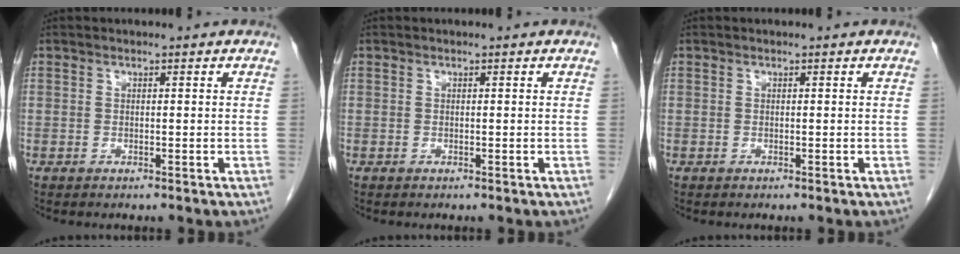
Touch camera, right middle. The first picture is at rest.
{"total": 0.0}
{"total": 0.0}